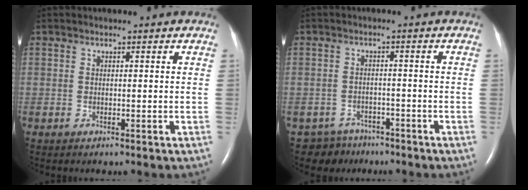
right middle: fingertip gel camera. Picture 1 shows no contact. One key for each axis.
{"total": 4.5, "fx": -3.6, "fy": 2.6, "fz": -0.8, "tx": 0.017, "ty": 0.006, "tz": -0.058}